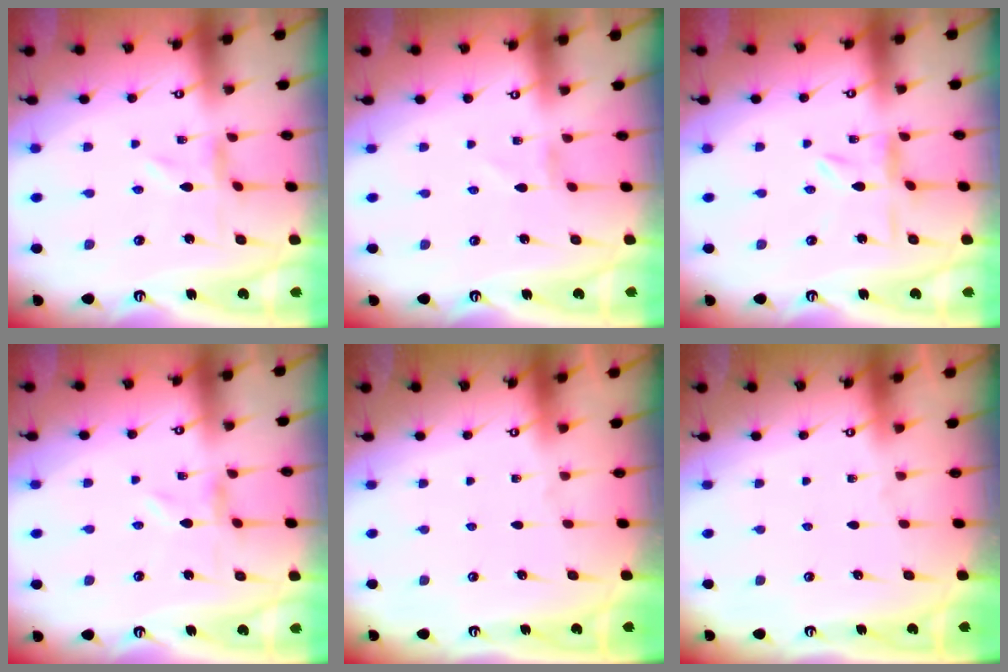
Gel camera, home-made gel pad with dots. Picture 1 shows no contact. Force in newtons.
{"total": 0.0}
{"total": 1.3, "press": 1.2, "slide": 0.2}
{"total": 0.0}
{"total": 0.0}
{"total": 0.0}